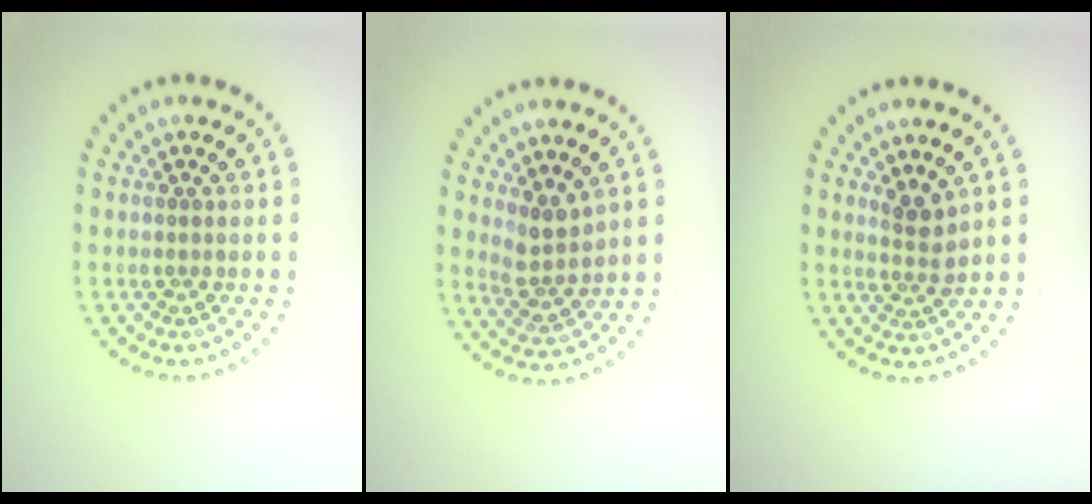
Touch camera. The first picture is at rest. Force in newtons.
{"total": 2.6, "press": 2.1, "slide": 1.6}
{"total": 2.2, "press": 1.8, "slide": 1.4}